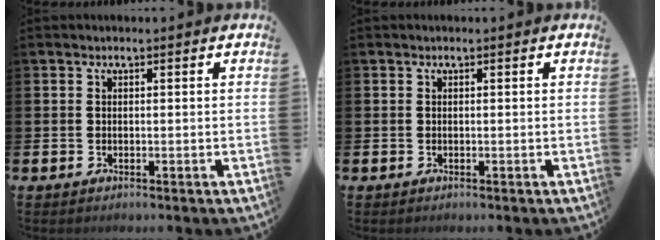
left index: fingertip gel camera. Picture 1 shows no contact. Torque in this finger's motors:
{"motor_torque": [0.04, 0.04, 0.00, 0.01]}